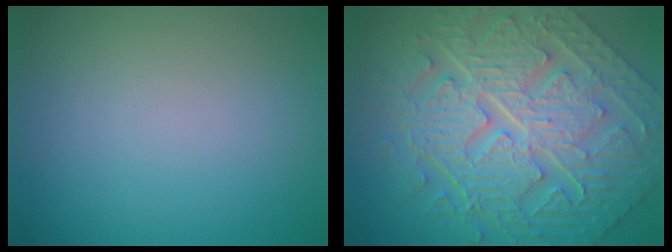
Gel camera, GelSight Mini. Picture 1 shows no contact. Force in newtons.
{"total": 11.1, "press": 7.8, "slide": 7.9}